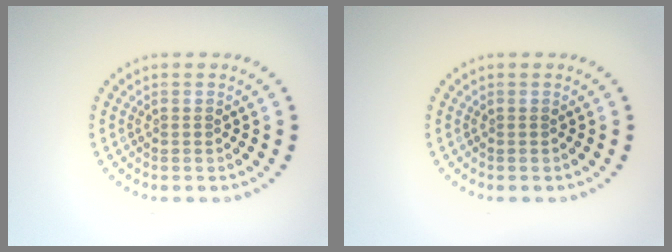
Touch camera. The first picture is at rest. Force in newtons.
{"total": 0.0}